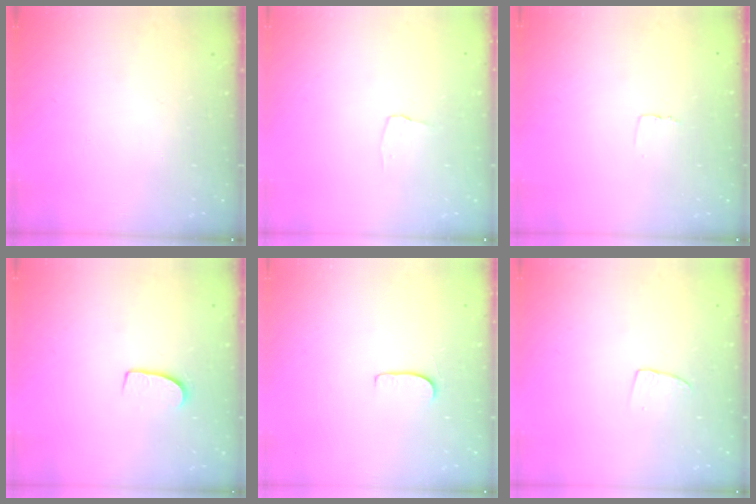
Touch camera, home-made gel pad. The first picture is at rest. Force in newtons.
{"total": 2.9, "press": 2.8, "slide": 0.3}
{"total": 2.6, "press": 2.6, "slide": 0.1}
{"total": 6.4, "press": 6.4, "slide": 0.6}
{"total": 4.5, "press": 4.5, "slide": 0.4}
{"total": 2.9, "press": 2.9, "slide": 0.2}